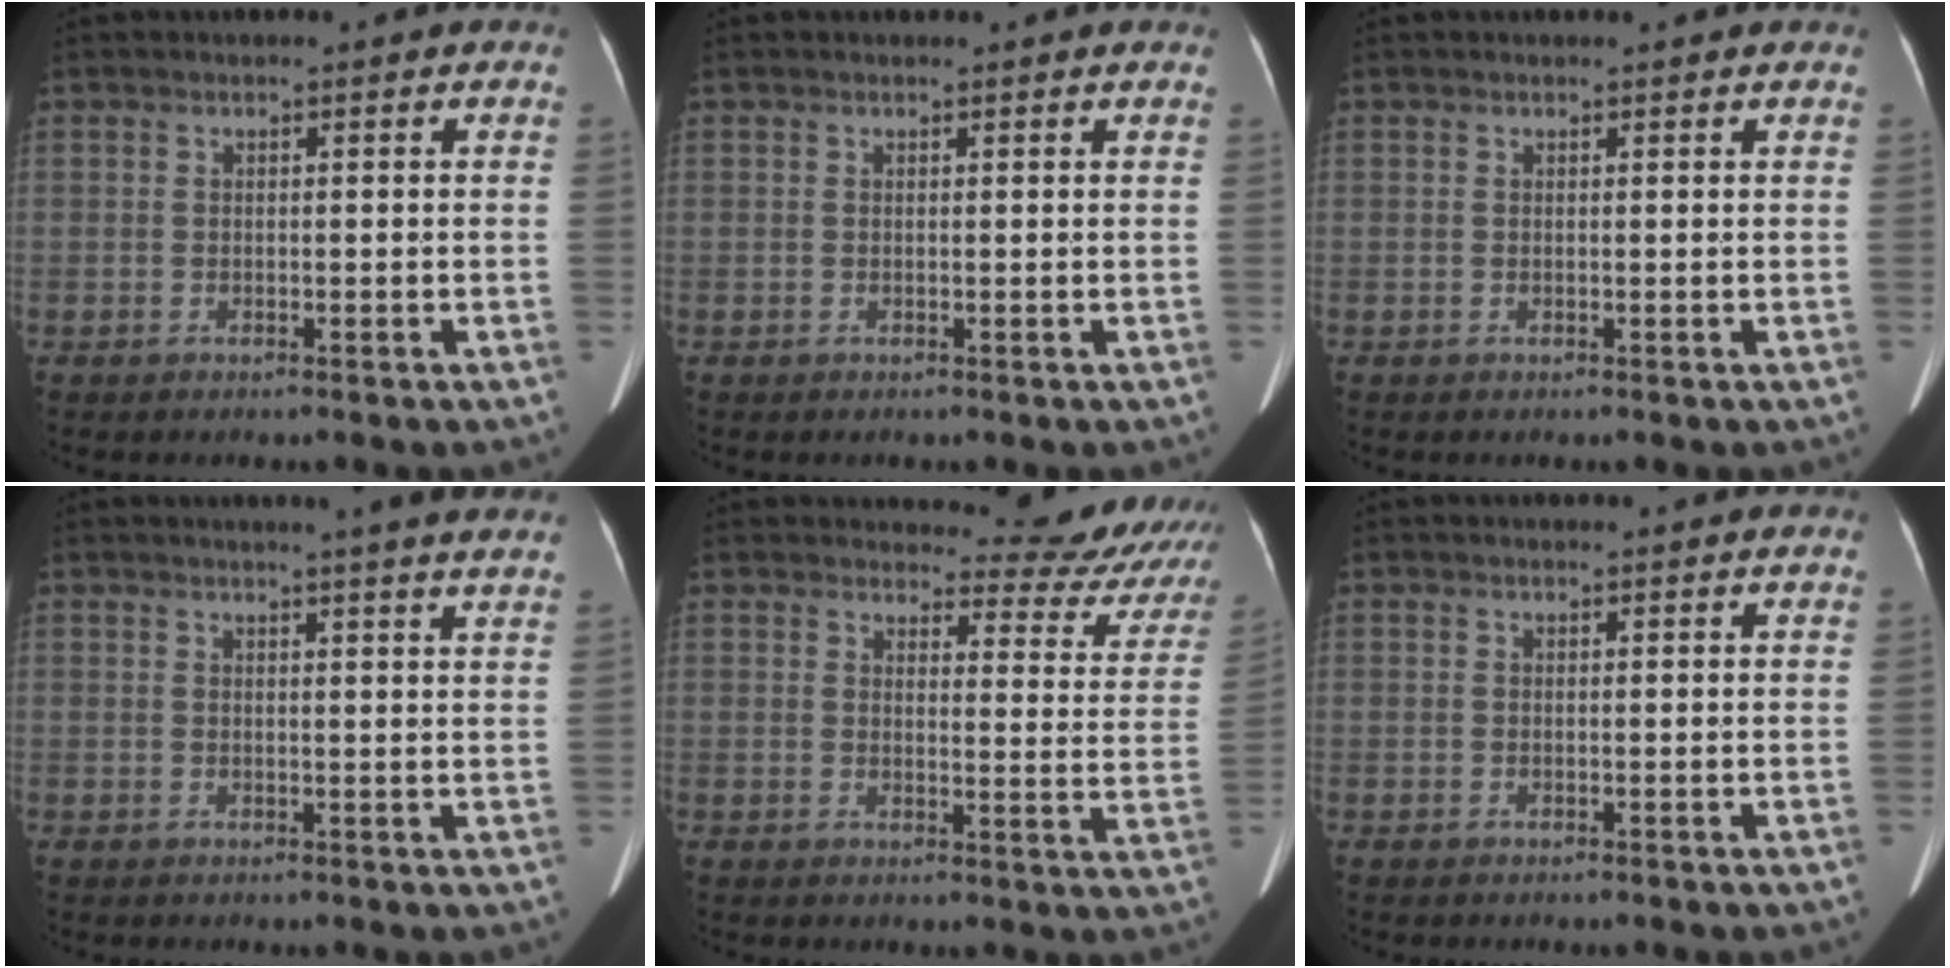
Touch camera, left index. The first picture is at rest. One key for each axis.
{"total": 1.0, "fx": 1.0, "fy": 0.2, "fz": 0.1, "tx": -0.011, "ty": 0.011, "tz": 0.009}
{"total": 1.4, "fx": 1.4, "fy": 0.1, "fz": 0.4, "tx": -0.009, "ty": 0.010, "tz": 0.016}
{"total": 9.9, "fx": 8.9, "fy": -0.4, "fz": 4.4, "tx": -0.054, "ty": -0.004, "tz": 0.085}
{"total": 13.6, "fx": 13.1, "fy": 3.3, "fz": 1.7, "tx": 0.016, "ty": -0.064, "tz": 0.122}
{"total": 2.0, "fx": 2.0, "fy": 0.1, "fz": 0.5, "tx": -0.009, "ty": 0.012, "tz": 0.021}